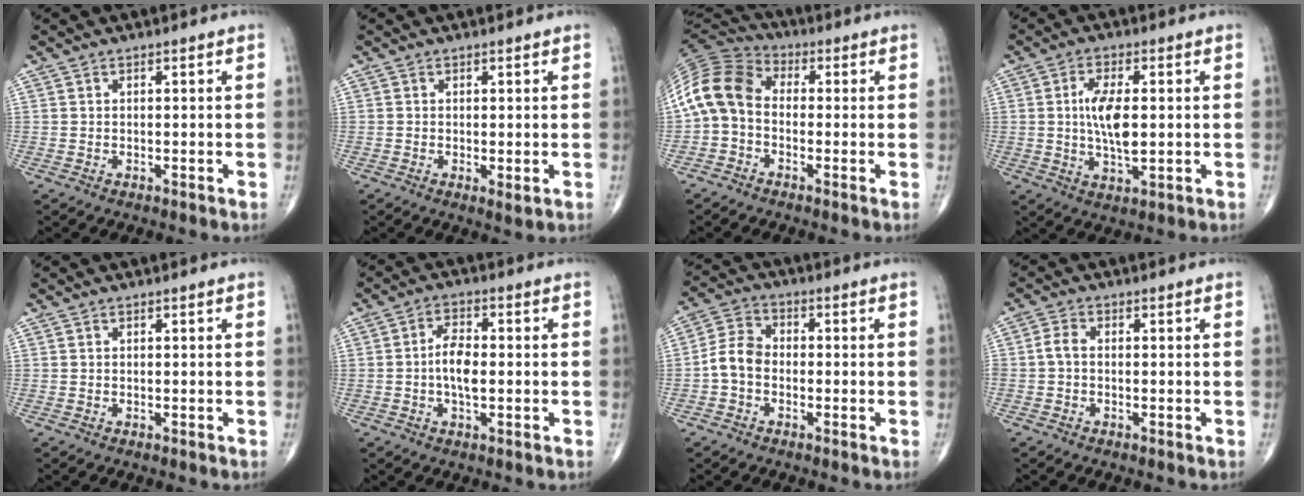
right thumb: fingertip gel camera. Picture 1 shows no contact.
{"total": 1.6, "force": [-0.2, 0.6, 1.5], "torque": [-0.029, -0.008, -0.003]}
{"total": 11.0, "force": [-1.1, 8.0, 7.5], "torque": [-0.142, 0.034, -0.041]}
{"total": 8.3, "force": [0.4, 3.5, 7.6], "torque": [-0.144, -0.008, 0.006]}
{"total": 0.0}
{"total": 5.9, "force": [-0.6, 2.8, 5.2], "torque": [-0.100, 0.010, -0.016]}
{"total": 6.2, "force": [-1.5, 4.6, 3.9], "torque": [-0.066, 0.022, -0.044]}
{"total": 2.5, "force": [-0.5, 1.4, 2.0], "torque": [-0.043, 0.003, -0.017]}